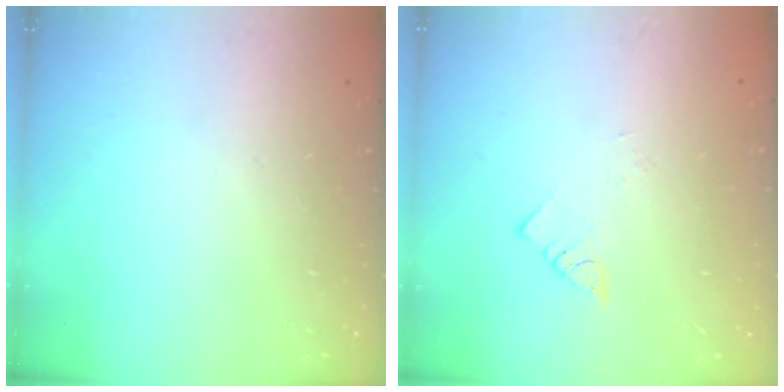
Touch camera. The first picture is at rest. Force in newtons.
{"total": 2.8, "press": 2.8, "slide": 0.3}